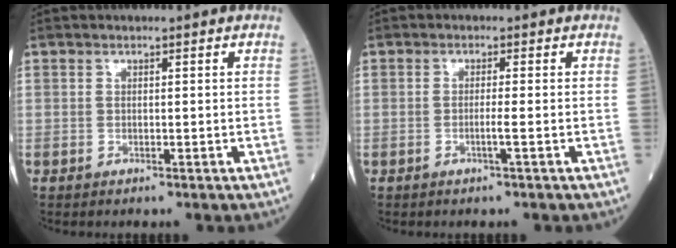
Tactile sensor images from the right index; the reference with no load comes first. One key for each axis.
{"total": 1.4, "fx": -0.5, "fy": -0.5, "fz": 1.2, "tx": -0.021, "ty": 0.000, "tz": -0.013}